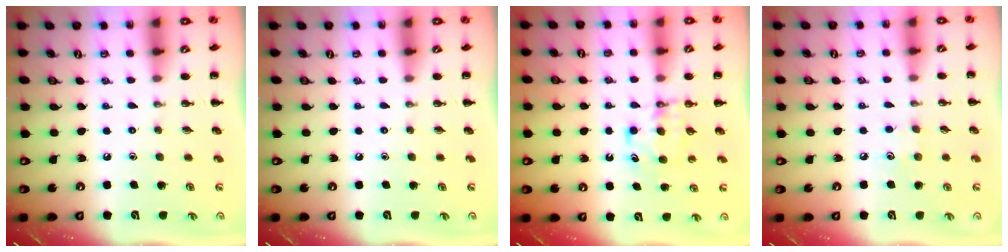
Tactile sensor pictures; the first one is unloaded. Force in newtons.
{"total": 0.0}
{"total": 5.2, "press": 5.1, "slide": 0.9}
{"total": 4.9, "press": 4.7, "slide": 1.3}